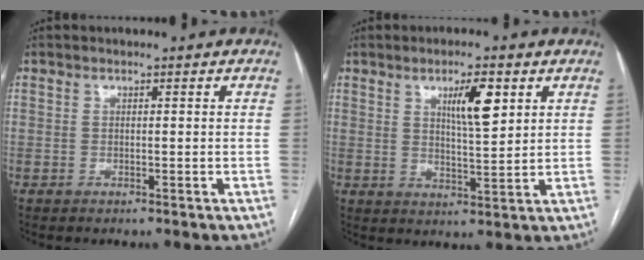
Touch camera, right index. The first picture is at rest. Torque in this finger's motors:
{"motor_torque": [0.66, 0.44, 0.15, 0.08]}